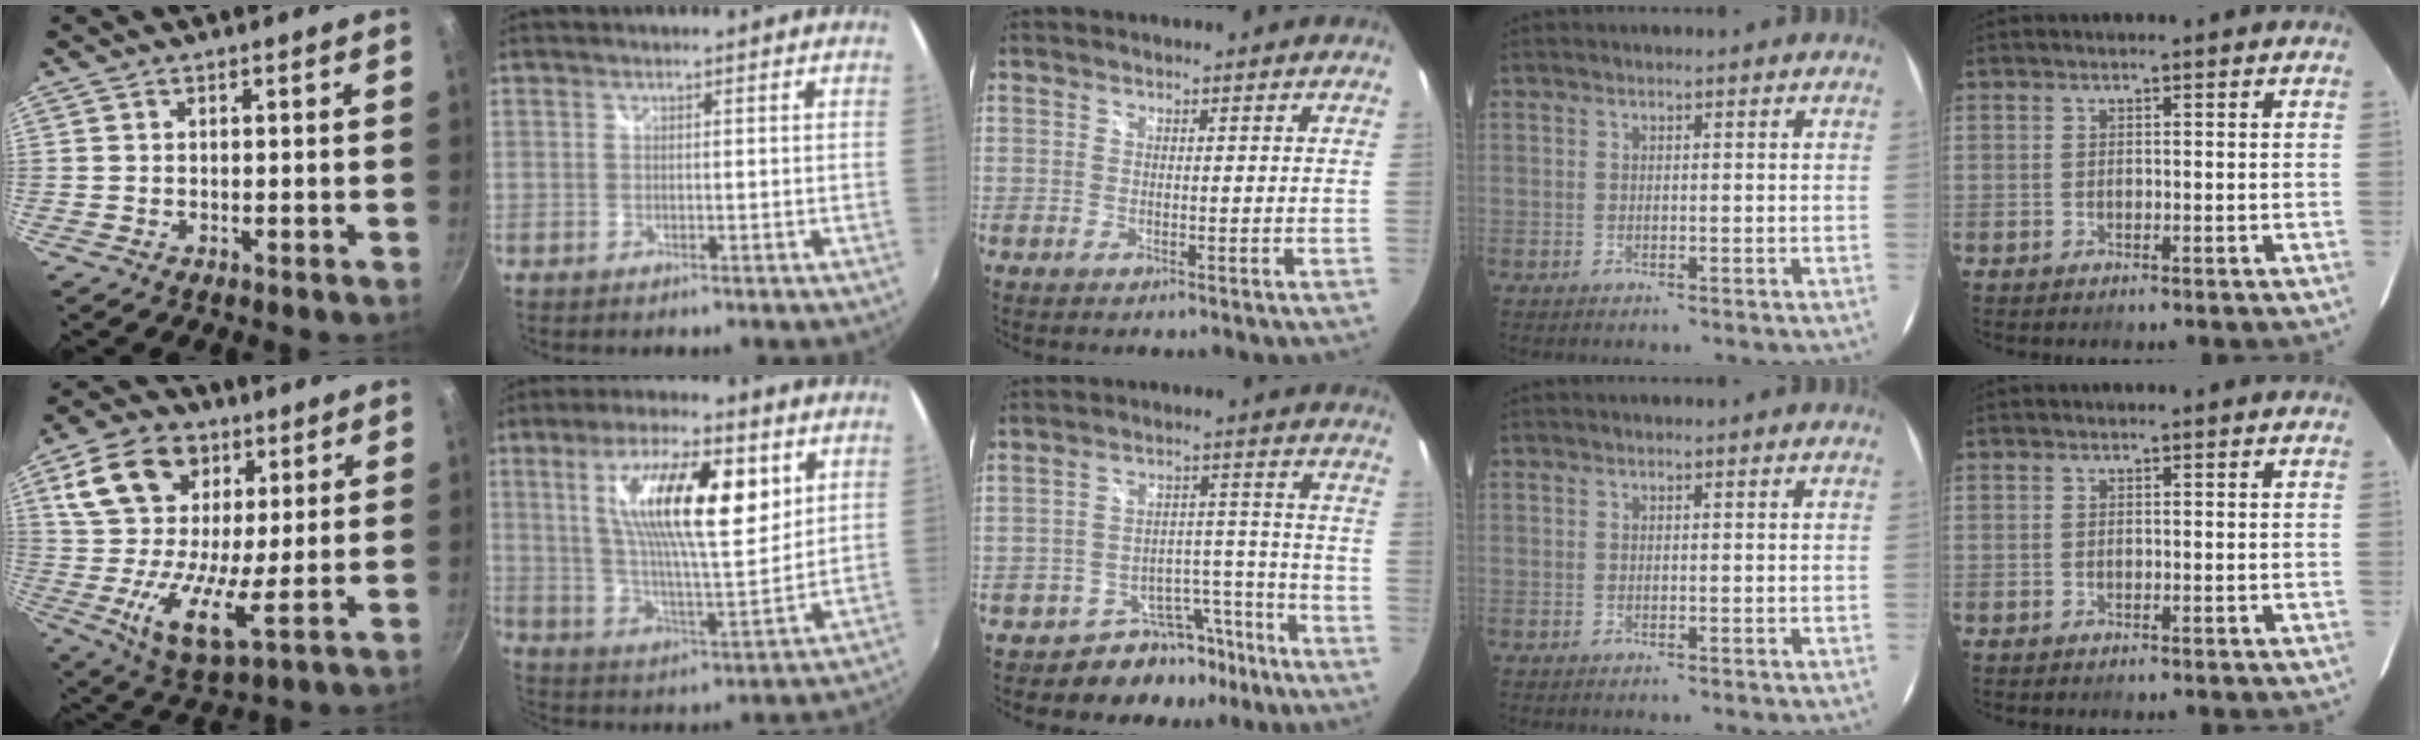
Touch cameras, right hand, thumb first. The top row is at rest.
{"thumb": {"total": 17.9, "force": [6.7, 11.3, 12.1], "torque": [-0.204, -0.020, 0.110]}, "index": {"total": 18.2, "force": [6.5, 5.1, 16.2], "torque": [-0.283, 0.005, 0.112]}, "middle": {"total": 9.5, "force": [-8.0, 4.9, 1.6], "torque": [-0.014, 0.045, -0.110]}}